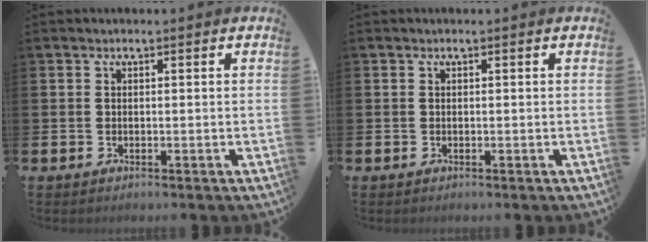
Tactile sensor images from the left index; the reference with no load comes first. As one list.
[{"total": 0.0}]